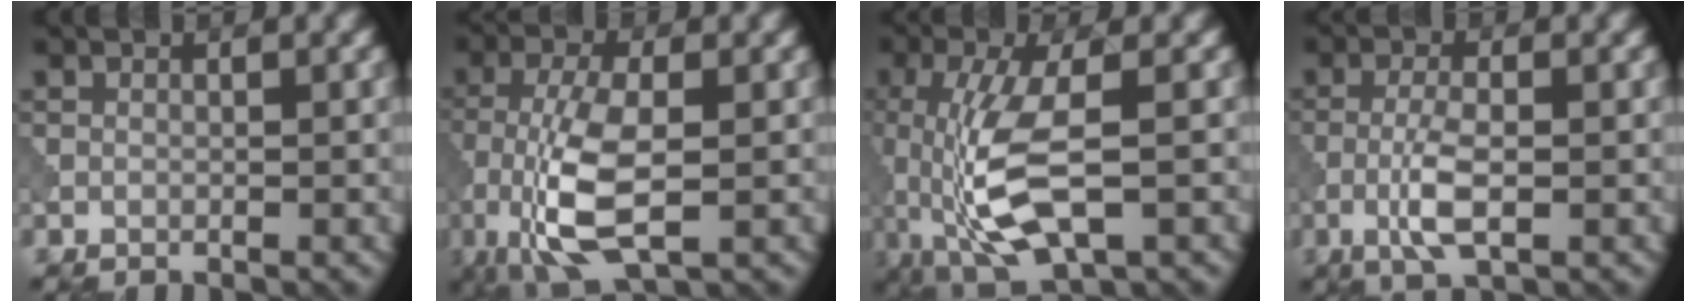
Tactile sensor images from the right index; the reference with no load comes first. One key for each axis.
{"total": 7.6, "fx": -2.1, "fy": 3.0, "fz": 6.7, "tx": -0.150, "ty": -0.003, "tz": -0.043}
{"total": 7.8, "fx": -1.6, "fy": 2.8, "fz": 7.1, "tx": -0.158, "ty": -0.001, "tz": -0.031}
{"total": 3.6, "fx": -1.0, "fy": 1.0, "fz": 3.3, "tx": -0.073, "ty": -0.001, "tz": -0.025}